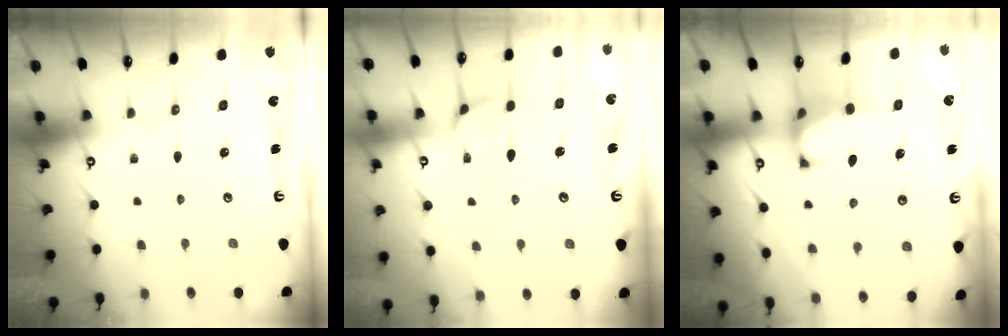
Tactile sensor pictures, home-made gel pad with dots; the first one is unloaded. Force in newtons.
{"total": 4.3, "press": 4.1, "slide": 1.3}
{"total": 1.1, "press": 0.6, "slide": 0.9}